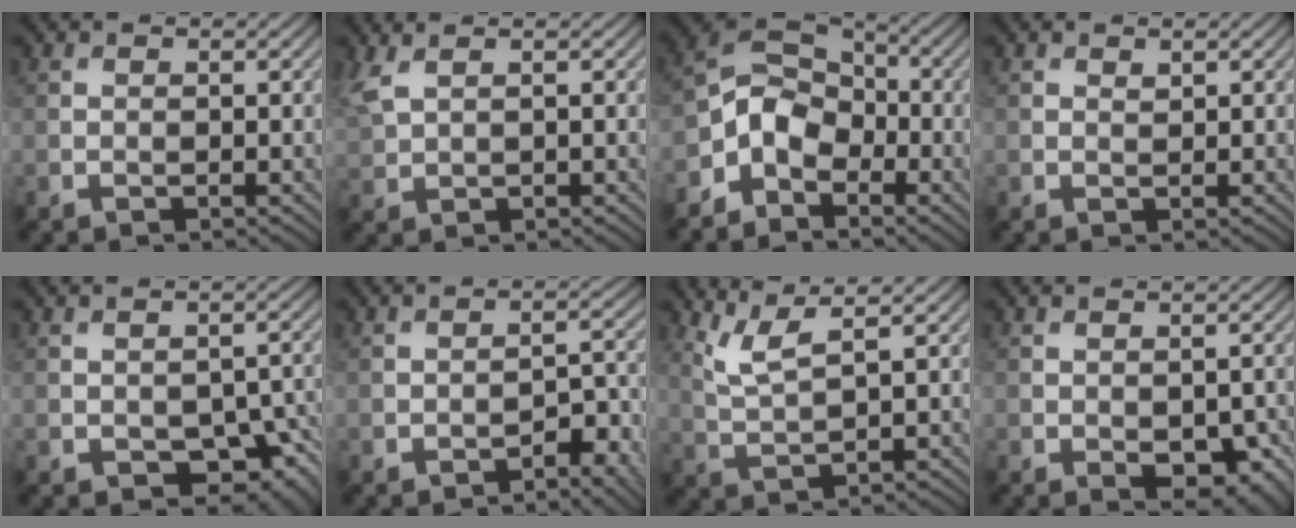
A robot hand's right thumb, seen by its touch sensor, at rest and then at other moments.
{"total": 3.4, "force": [2.0, 1.4, 2.4], "torque": [-0.078, 0.011, 0.046]}
{"total": 6.9, "force": [-3.4, 4.8, 3.5], "torque": [-0.064, 0.008, -0.089]}
{"total": 0.7, "force": [0.6, 0.3, 0.2], "torque": [-0.004, -0.003, 0.012]}
{"total": 7.2, "force": [-3.3, 4.2, 4.8], "torque": [-0.072, -0.016, -0.033]}
{"total": 4.1, "force": [-2.5, 1.5, 2.9], "torque": [-0.036, 0.012, -0.037]}
{"total": 4.3, "force": [2.6, 0.8, 3.4], "torque": [-0.080, 0.003, 0.064]}
{"total": 5.5, "force": [-2.0, 3.0, 4.1], "torque": [-0.054, -0.024, -0.012]}